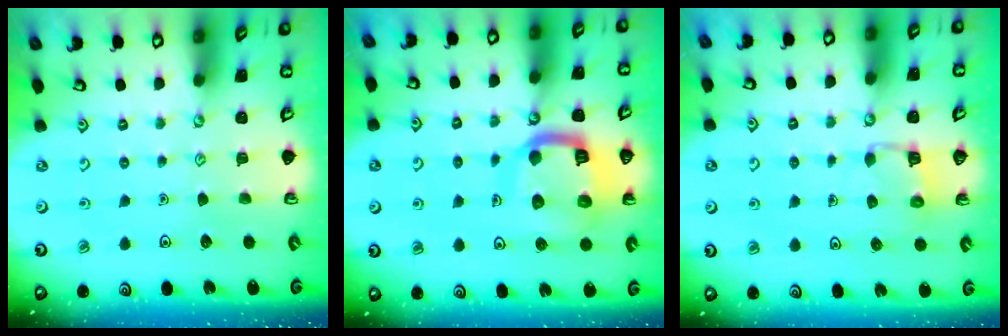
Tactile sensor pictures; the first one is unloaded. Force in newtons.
{"total": 13.8, "press": 13.7, "slide": 1.4}
{"total": 4.3, "press": 4.3, "slide": 0.3}